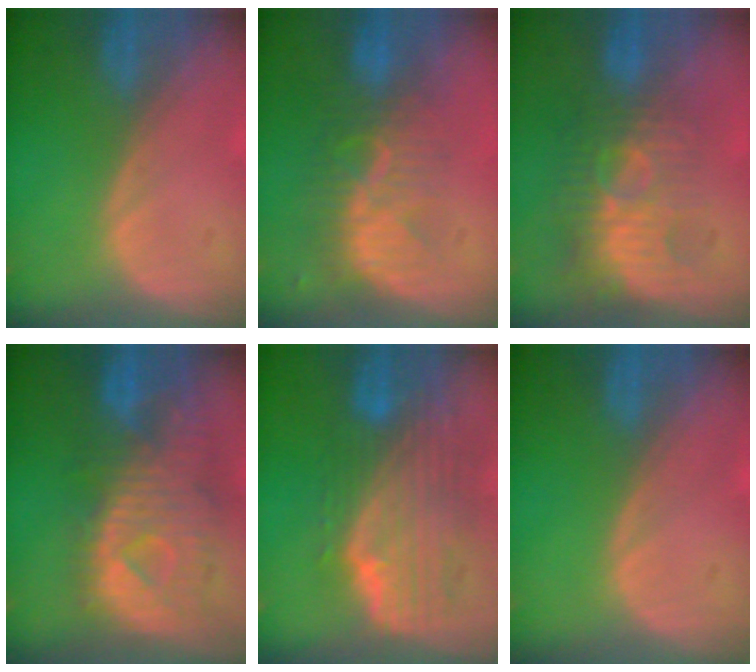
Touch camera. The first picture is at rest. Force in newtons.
{"total": 8.2, "press": 7.4, "slide": 3.6}
{"total": 9.9, "press": 8.5, "slide": 5.1}
{"total": 11.2, "press": 9.7, "slide": 5.6}
{"total": 10.2, "press": 8.9, "slide": 4.8}
{"total": 0.0}